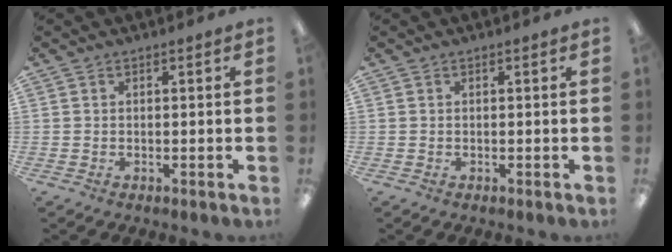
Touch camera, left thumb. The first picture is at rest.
{"total": 0.0}